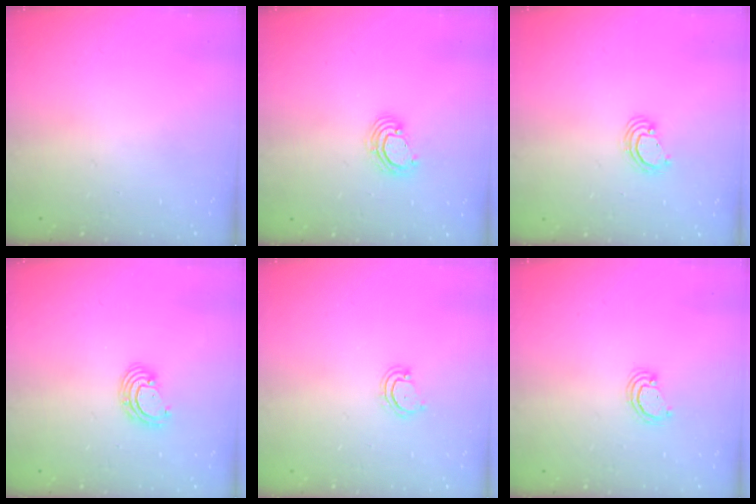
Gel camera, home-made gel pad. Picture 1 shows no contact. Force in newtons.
{"total": 3.5, "press": 3.5, "slide": 0.3}
{"total": 3.6, "press": 3.6, "slide": 0.4}
{"total": 4.5, "press": 4.5, "slide": 0.3}
{"total": 4.1, "press": 4.1, "slide": 0.3}
{"total": 2.3, "press": 2.3, "slide": 0.3}